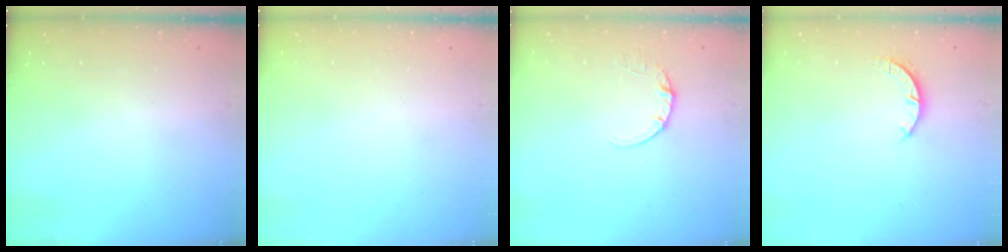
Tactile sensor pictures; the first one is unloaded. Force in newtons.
{"total": 0.0}
{"total": 3.6, "press": 3.6, "slide": 0.3}
{"total": 2.7, "press": 2.7, "slide": 0.4}